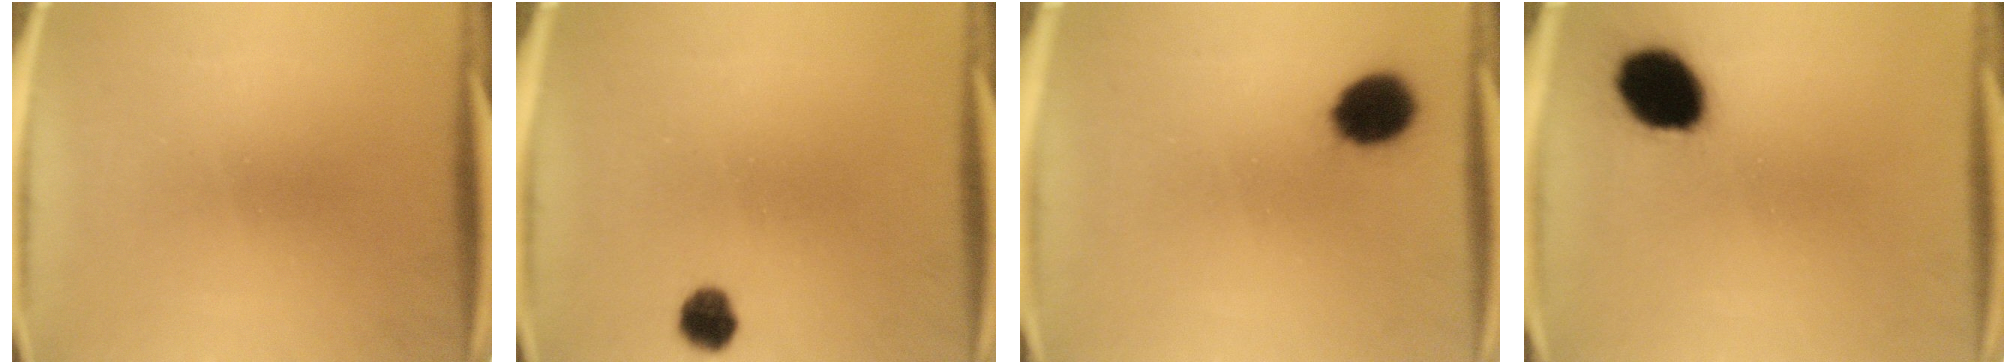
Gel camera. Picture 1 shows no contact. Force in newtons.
{"total": 4.1}
{"total": 9.1}
{"total": 14.1}